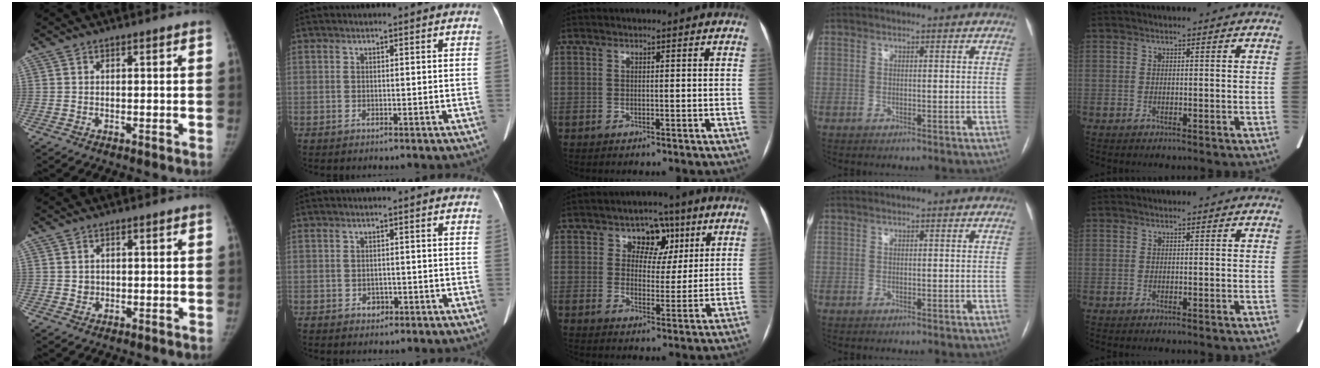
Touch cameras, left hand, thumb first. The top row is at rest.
{"thumb": {"total": 1.2, "force": [0.1, 1.1, 0.3], "torque": [0.004, 0.001, 0.004]}, "index": {"total": 1.3, "force": [-0.6, 1.0, 0.4], "torque": [-0.006, 0.003, -0.006]}, "middle": {"total": 6.1, "force": [3.0, 4.6, 2.7], "torque": [-0.024, 0.014, 0.043]}}